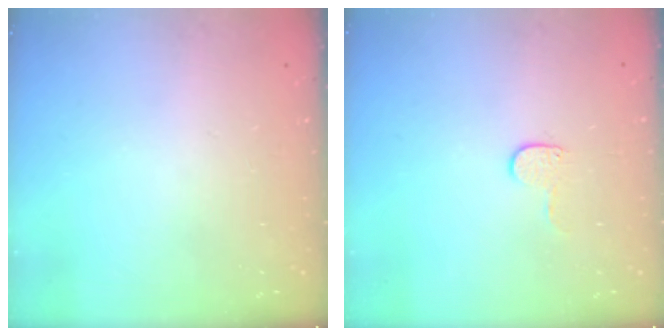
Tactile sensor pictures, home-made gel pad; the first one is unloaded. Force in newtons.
{"total": 3.8, "press": 3.8, "slide": 0.4}